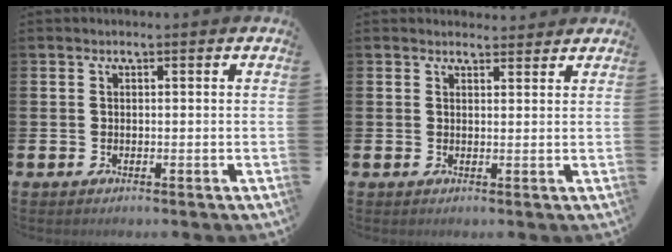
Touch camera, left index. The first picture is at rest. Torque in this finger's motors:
{"motor_torque": [0.77, -1.18, 0.09, -0.01]}